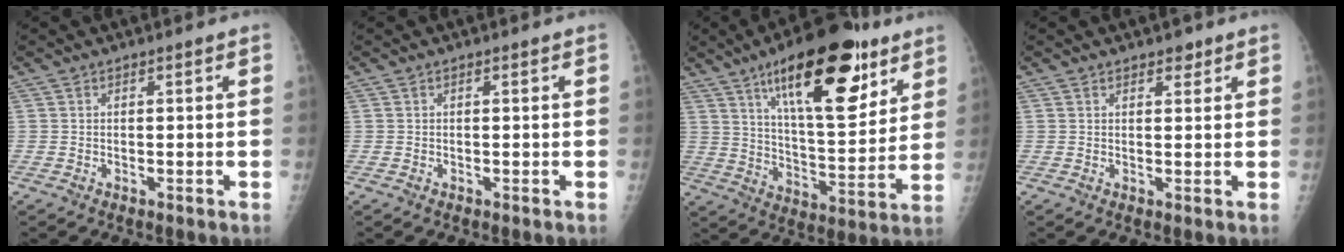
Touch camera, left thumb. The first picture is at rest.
{"total": 0.0}
{"total": 23.6, "force": [12.9, 8.6, 17.8], "torque": [-0.239, -0.052, 0.207]}
{"total": 2.0, "force": [1.4, 1.1, 0.9], "torque": [0.001, -0.007, 0.017]}